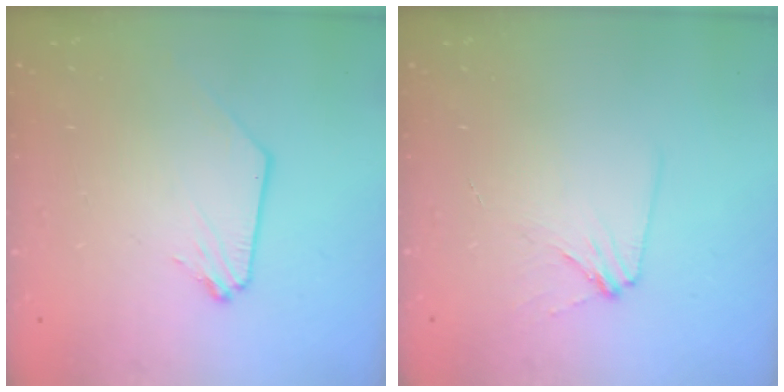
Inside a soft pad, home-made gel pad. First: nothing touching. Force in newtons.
{"total": 3.2, "press": 3.1, "slide": 0.5}